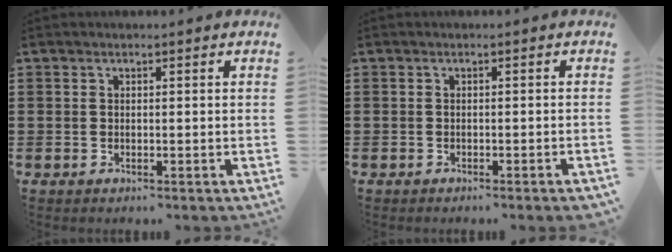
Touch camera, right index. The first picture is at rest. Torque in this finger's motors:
{"motor_torque": [0.73, -0.28, 0.10, 0.00]}